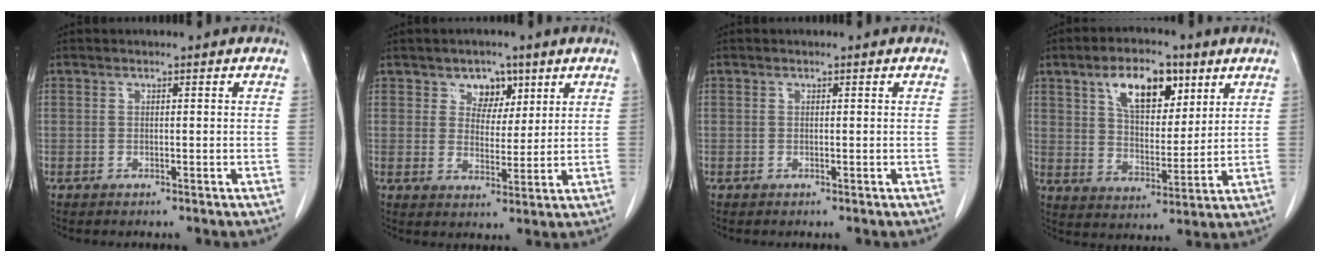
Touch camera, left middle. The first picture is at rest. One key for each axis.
{"total": 4.9, "fx": 2.8, "fy": 3.5, "fz": 2.0, "tx": -0.025, "ty": 0.006, "tz": 0.049}
{"total": 0.0}
{"total": 10.8, "fx": 5.7, "fy": 5.1, "fz": 7.7, "tx": -0.130, "ty": 0.013, "tz": 0.102}